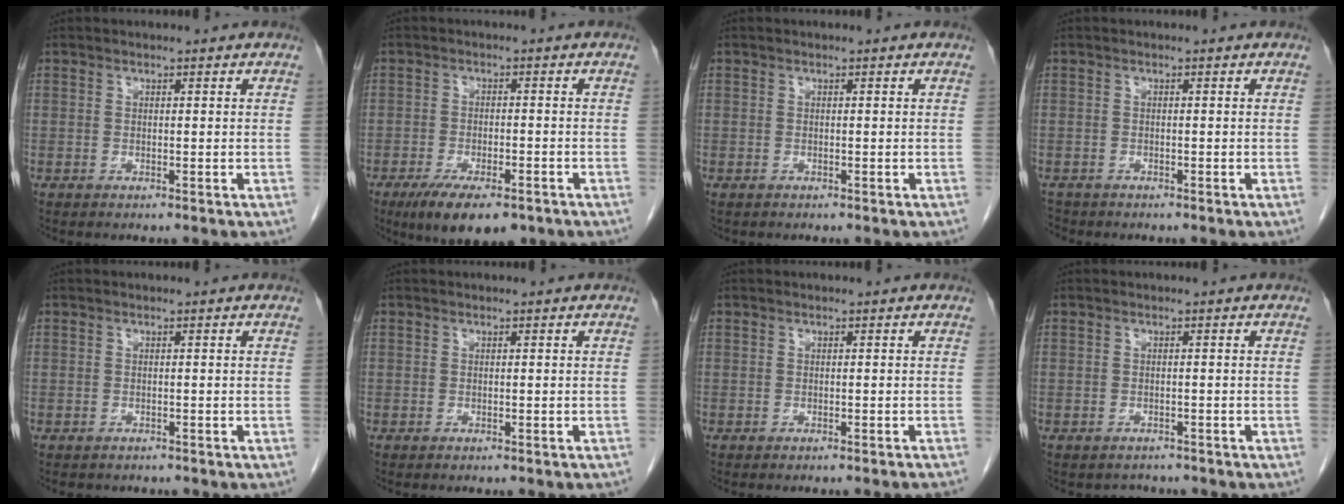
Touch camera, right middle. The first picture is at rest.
{"total": 9.6, "force": [-6.6, 3.2, 6.2], "torque": [-0.096, -0.011, -0.101]}
{"total": 0.0}
{"total": 2.3, "force": [-2.0, 1.1, 0.1], "torque": [-0.007, -0.003, -0.034]}
{"total": 2.6, "force": [-2.2, 1.2, 0.6], "torque": [-0.012, -0.001, -0.025]}
{"total": 1.6, "force": [-1.4, 0.3, 0.8], "torque": [-0.012, -0.001, -0.013]}
{"total": 3.5, "force": [-3.1, -0.4, 1.4], "torque": [-0.014, -0.001, -0.035]}
{"total": 2.1, "force": [-1.9, 1.0, -0.2], "torque": [-0.002, -0.001, -0.028]}